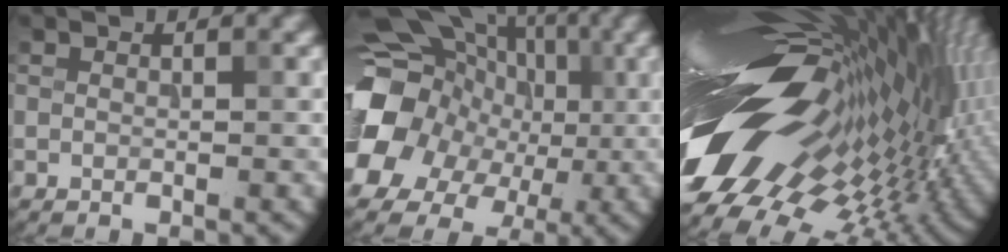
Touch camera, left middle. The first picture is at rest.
{"total": 16.4, "force": [-0.4, 13.6, 9.1], "torque": [-0.179, 0.008, -0.024]}
{"total": 20.5, "force": [1.2, 9.4, 18.1], "torque": [-0.293, -0.011, 0.002]}